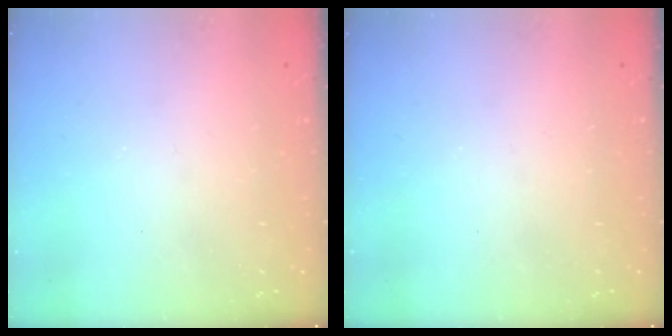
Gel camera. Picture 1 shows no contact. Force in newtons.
{"total": 0.0}